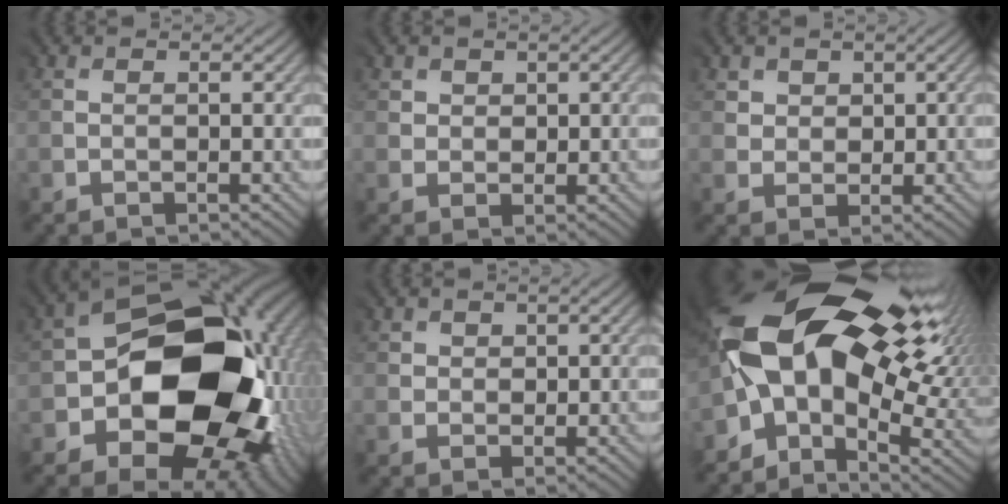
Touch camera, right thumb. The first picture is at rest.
{"total": 1.7, "force": [1.0, 1.4, 0.0], "torque": [-0.007, -0.003, 0.015]}
{"total": 2.6, "force": [1.5, 2.0, 0.1], "torque": [-0.017, -0.010, 0.032]}
{"total": 20.2, "force": [-3.4, 14.6, 13.5], "torque": [-0.193, -0.037, -0.046]}
{"total": 1.4, "force": [0.9, 1.1, -0.1], "torque": [-0.003, -0.002, 0.013]}
{"total": 17.3, "force": [2.7, 10.0, 13.8], "torque": [-0.277, -0.015, 0.059]}